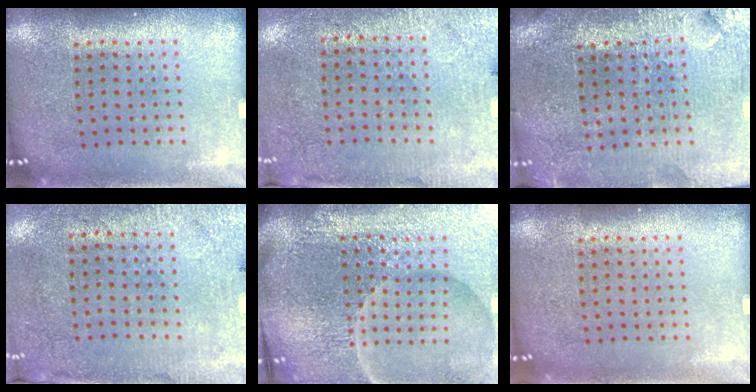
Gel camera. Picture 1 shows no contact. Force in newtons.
{"total": 2.6, "press": 2.2, "slide": 1.4}
{"total": 3.7, "press": 3.5, "slide": 1.2}
{"total": 2.6, "press": 2.2, "slide": 1.4}
{"total": 7.3, "press": 6.5, "slide": 3.3}
{"total": 0.0}